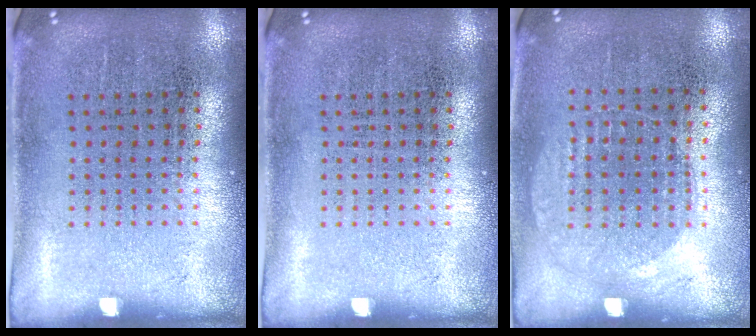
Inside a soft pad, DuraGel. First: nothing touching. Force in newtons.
{"total": 0.0}
{"total": 0.9, "press": 0.8, "slide": 0.4}